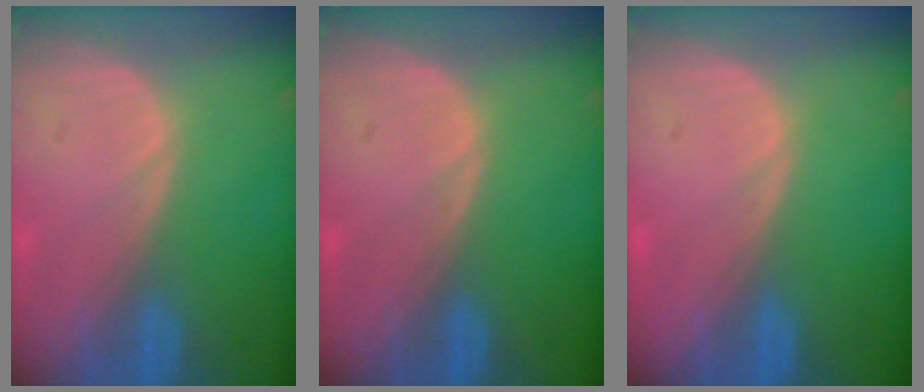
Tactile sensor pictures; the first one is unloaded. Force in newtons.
{"total": 0.0}
{"total": 0.0}